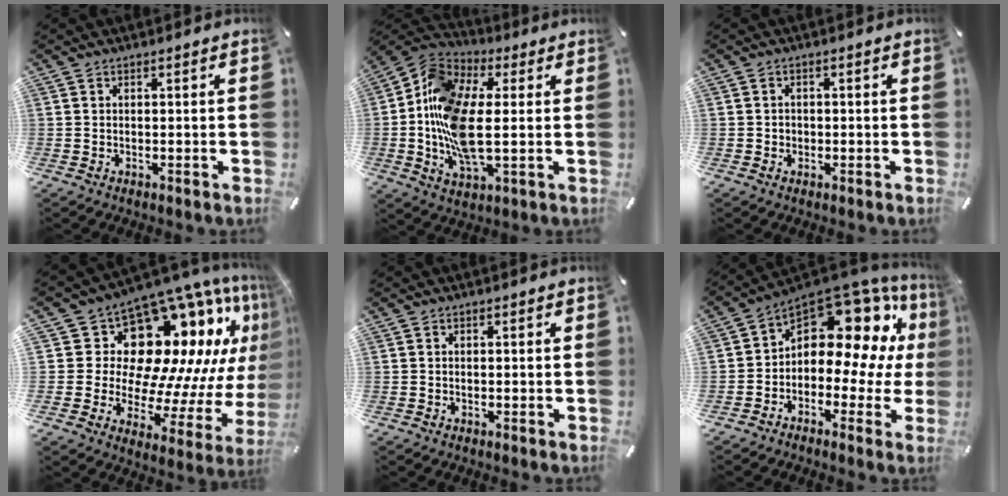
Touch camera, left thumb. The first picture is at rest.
{"total": 15.0, "force": [-1.1, 8.1, 12.6], "torque": [-0.288, -0.007, -0.023]}
{"total": 1.3, "force": [-0.2, 1.3, 0.1], "torque": [-0.004, 0.005, -0.008]}
{"total": 19.2, "force": [10.5, 11.8, 10.9], "torque": [-0.156, -0.123, 0.197]}
{"total": 0.0}
{"total": 13.9, "force": [5.5, 8.9, 9.1], "torque": [-0.140, -0.054, 0.086]}